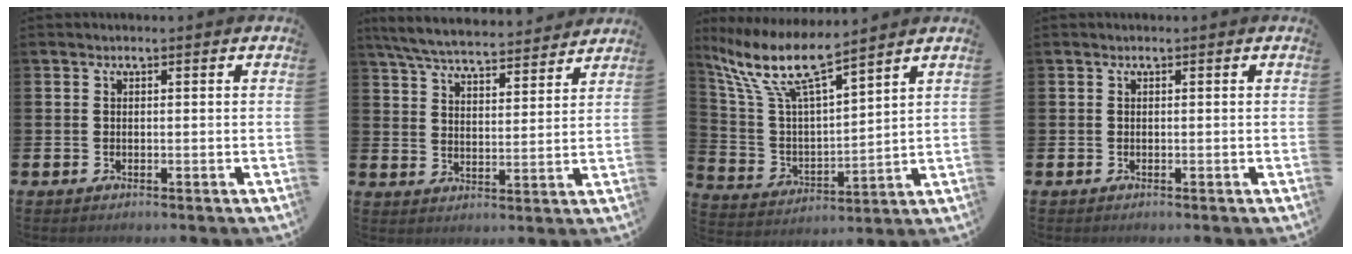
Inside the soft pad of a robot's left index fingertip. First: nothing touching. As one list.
[{"total": 7.0, "force": [6.7, 1.0, 1.7], "torque": [-0.065, -0.040, 0.120]}, {"total": 10.4, "force": [8.5, 1.8, 5.6], "torque": [-0.141, -0.044, 0.145]}, {"total": 0.0}]